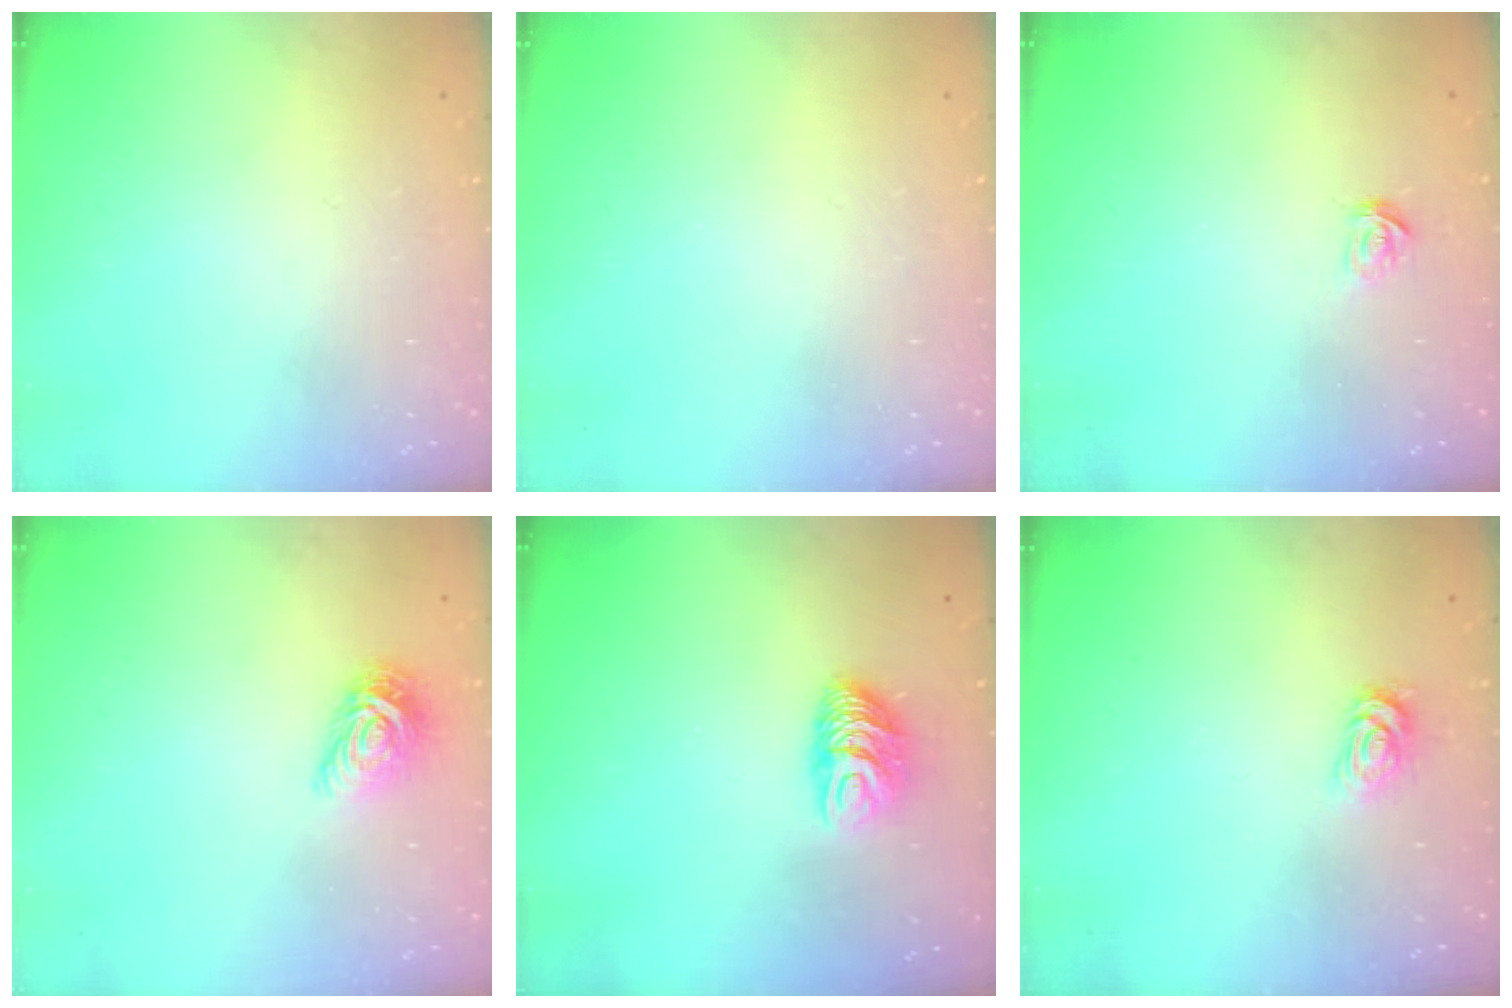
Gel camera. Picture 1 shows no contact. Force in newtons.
{"total": 0.0}
{"total": 2.3, "press": 2.3, "slide": 0.2}
{"total": 7.7, "press": 7.6, "slide": 0.7}
{"total": 7.9, "press": 7.9, "slide": 0.7}
{"total": 2.6, "press": 2.6, "slide": 0.4}